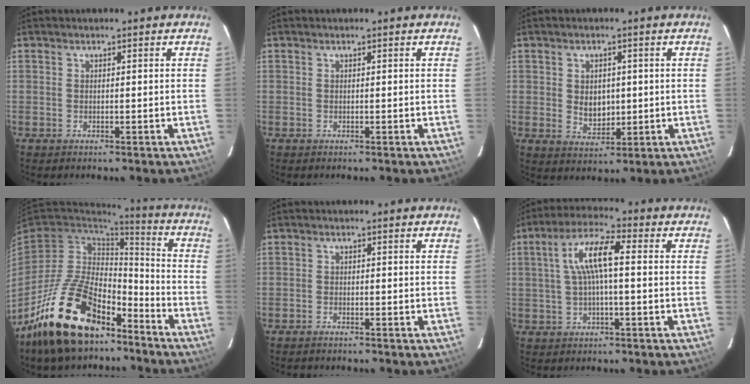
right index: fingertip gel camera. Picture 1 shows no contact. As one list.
[{"total": 0.0}, {"total": 5.1, "force": [0.2, 3.9, 3.3], "torque": [-0.055, -0.003, 0.012]}, {"total": 21.6, "force": [-14.7, 10.2, 12.1], "torque": [-0.247, 0.005, -0.243]}, {"total": 1.5, "force": [-1.5, 0.3, 0.2], "torque": [-0.018, 0.000, -0.027]}, {"total": 7.9, "force": [0.6, 1.6, 7.7], "torque": [-0.152, 0.017, 0.014]}]